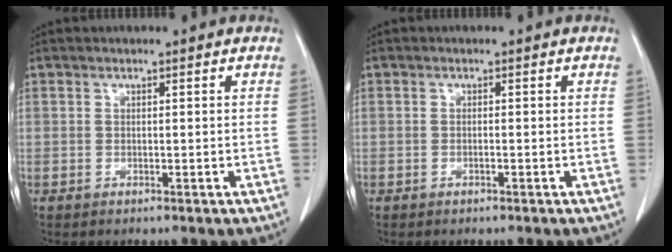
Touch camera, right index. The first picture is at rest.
{"total": 0.0}